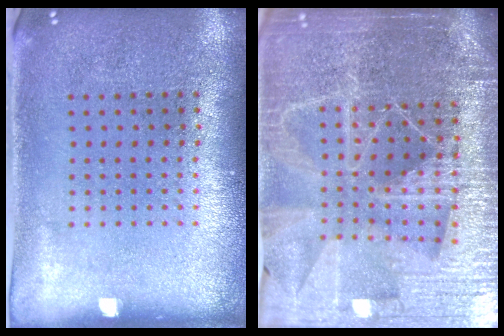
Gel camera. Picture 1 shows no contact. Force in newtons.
{"total": 5.6, "press": 5.0, "slide": 2.6}